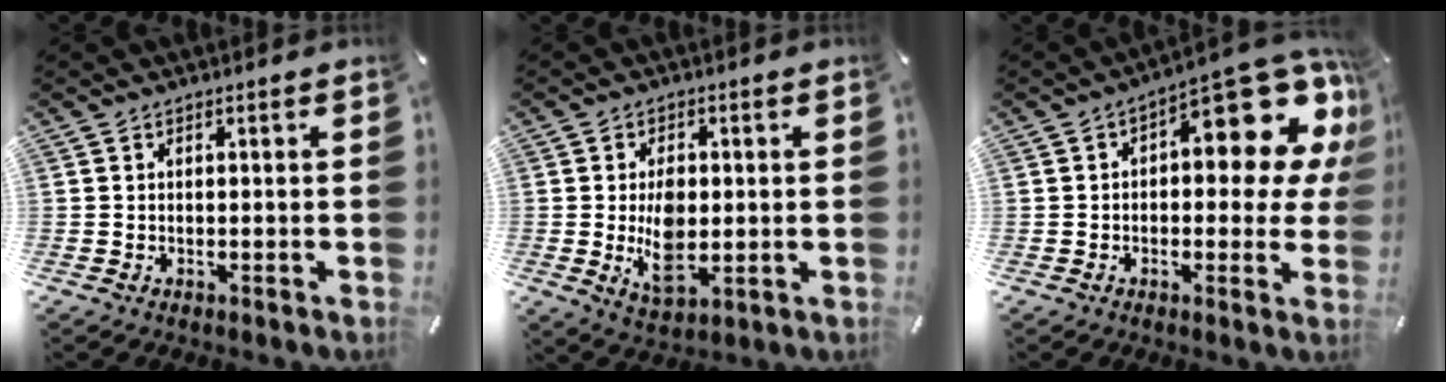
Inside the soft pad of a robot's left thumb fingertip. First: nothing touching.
{"total": 8.0, "force": [-0.2, 4.8, 6.4], "torque": [-0.112, -0.006, -0.005]}
{"total": 14.1, "force": [6.7, 5.9, 10.9], "torque": [-0.131, -0.072, 0.107]}